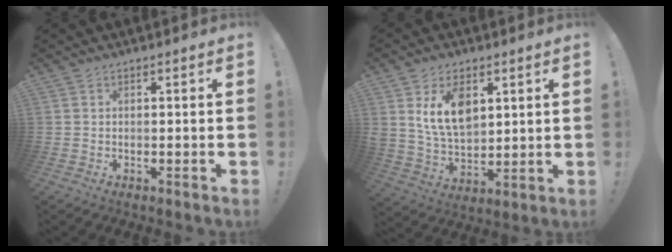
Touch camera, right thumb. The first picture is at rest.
{"total": 12.4, "force": [5.4, 8.0, 7.8], "torque": [-0.137, -0.022, 0.101]}